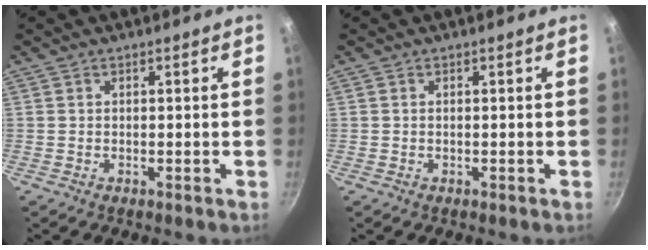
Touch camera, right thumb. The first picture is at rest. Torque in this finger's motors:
{"motor_torque": [-0.03, 0.03, -0.21, 0.00, 0.01]}